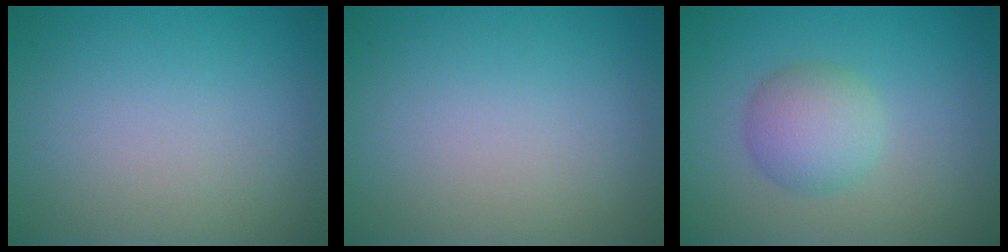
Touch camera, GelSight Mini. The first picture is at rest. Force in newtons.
{"total": 0.0}
{"total": 3.5, "press": 3.5, "slide": 0.1}